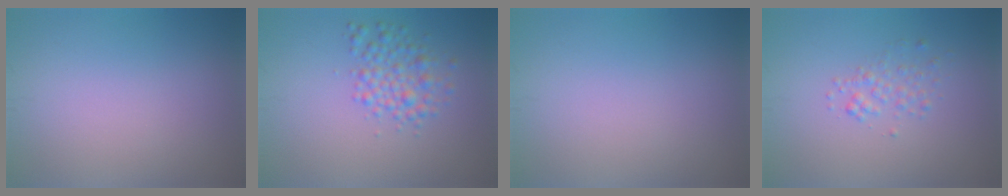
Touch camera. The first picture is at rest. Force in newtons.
{"total": 2.8, "press": 2.8, "slide": 0.0}
{"total": 0.0}
{"total": 1.5, "press": 1.5, "slide": 0.1}